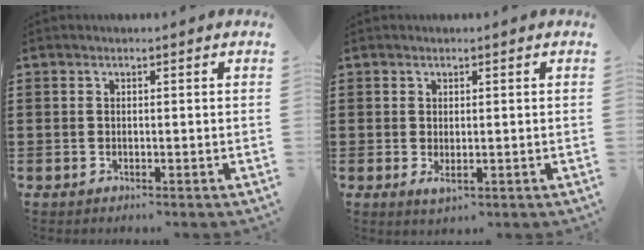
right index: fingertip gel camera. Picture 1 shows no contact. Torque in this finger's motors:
{"motor_torque": [-0.09, 0.13, 0.12, 0.04]}